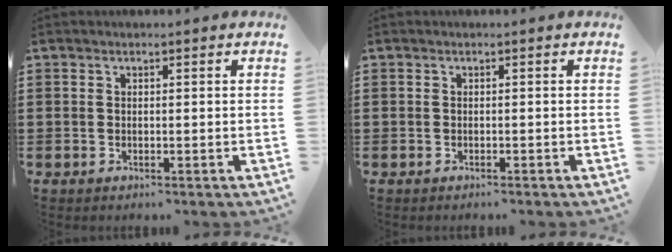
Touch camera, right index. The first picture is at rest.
{"total": 0.0}